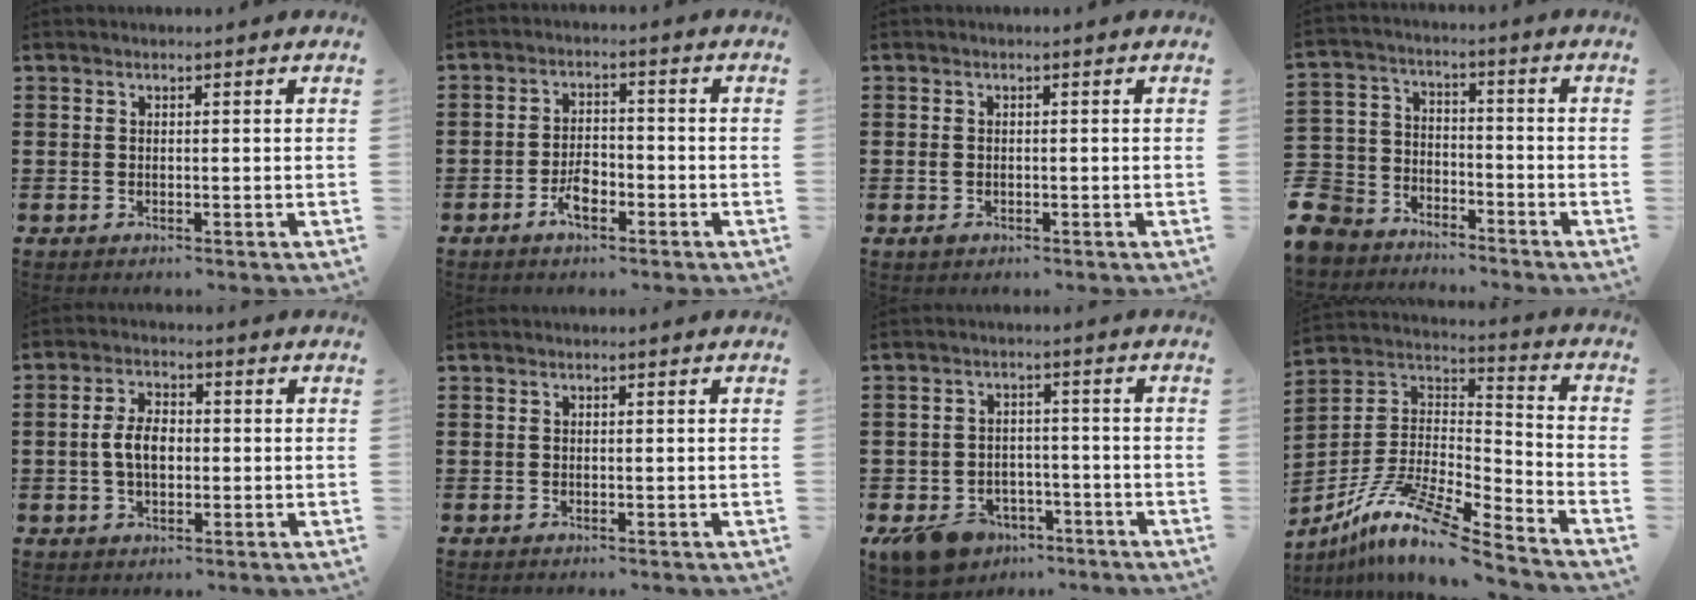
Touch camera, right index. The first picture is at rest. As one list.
[{"total": 4.0, "force": [-2.1, 1.9, 2.8], "torque": [-0.055, 0.004, -0.041]}, {"total": 1.0, "force": [-0.5, 0.6, 0.5], "torque": [-0.012, 0.001, -0.010]}, {"total": 7.9, "force": [-6.6, 4.2, 0.7], "torque": [-0.056, 0.012, -0.139]}, {"total": 5.0, "force": [-0.3, 2.9, 4.0], "torque": [-0.093, 0.005, -0.011]}, {"total": 0.0}, {"total": 6.1, "force": [-4.6, 3.3, 2.3], "torque": [-0.067, 0.012, -0.090]}, {"total": 11.9, "force": [-9.3, 1.4, 7.3], "torque": [-0.150, 0.008, -0.186]}]